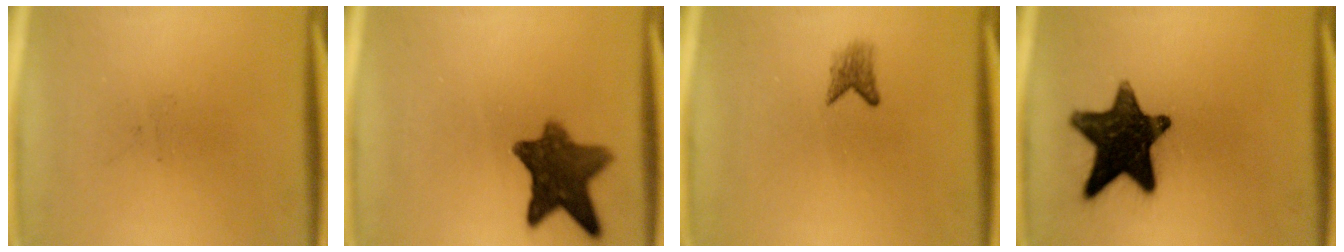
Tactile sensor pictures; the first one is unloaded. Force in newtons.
{"total": 9.9}
{"total": 1.8}
{"total": 15.4}